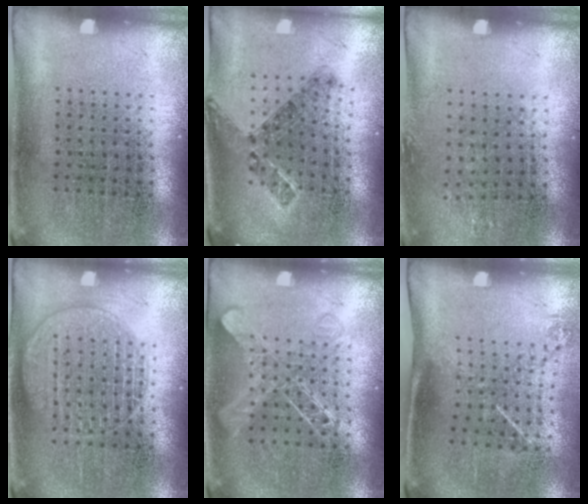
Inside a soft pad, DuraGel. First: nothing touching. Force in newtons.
{"total": 0.8, "press": 0.8, "slide": 0.3}
{"total": 0.8, "press": 0.7, "slide": 0.5}
{"total": 2.7, "press": 2.7, "slide": 0.5}
{"total": 2.0, "press": 1.9, "slide": 0.3}
{"total": 1.3, "press": 0.9, "slide": 0.9}